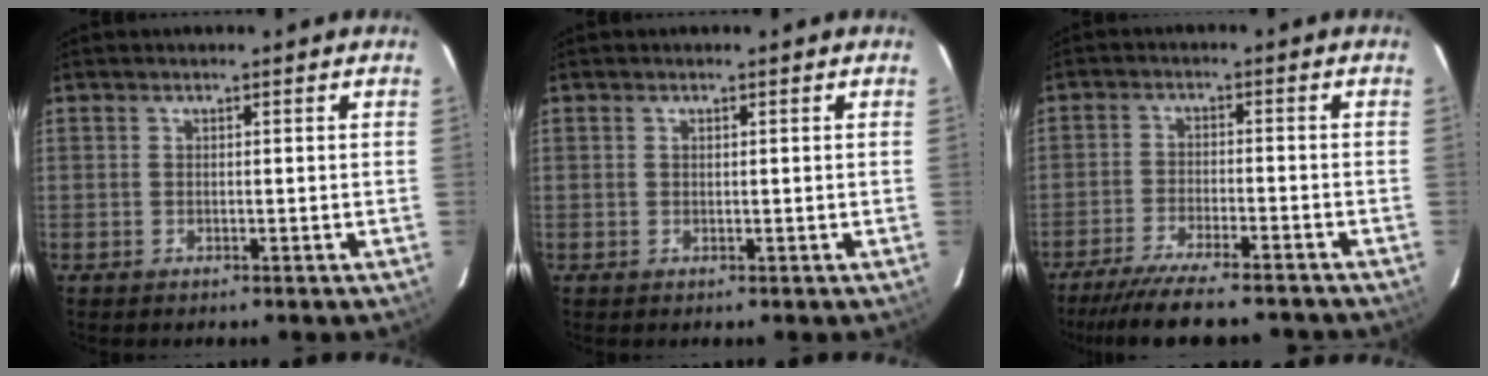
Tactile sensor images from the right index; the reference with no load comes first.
{"total": 0.0}
{"total": 14.5, "force": [-12.6, 2.4, 6.6], "torque": [-0.139, -0.023, -0.195]}